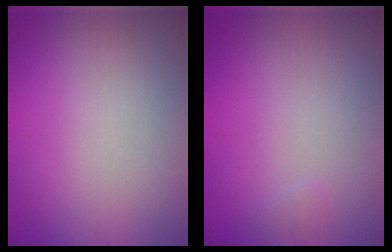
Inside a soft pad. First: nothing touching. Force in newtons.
{"total": 0.5, "press": 0.5, "slide": 0.1}